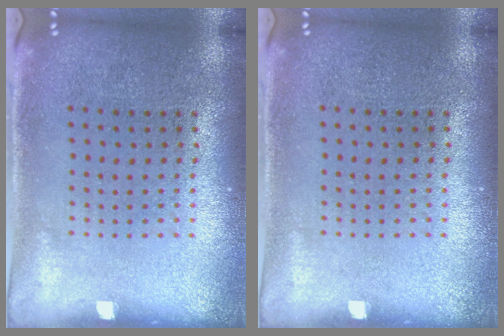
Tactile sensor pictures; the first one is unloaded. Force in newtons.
{"total": 0.0}